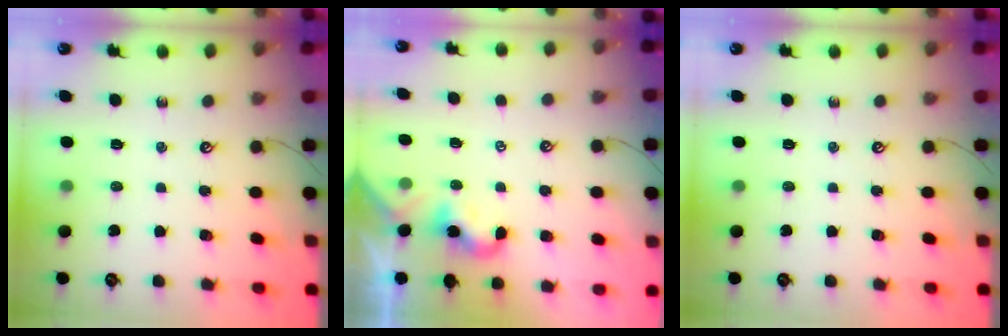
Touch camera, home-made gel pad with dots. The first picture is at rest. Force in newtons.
{"total": 2.4, "press": 2.4, "slide": 0.2}
{"total": 0.0}